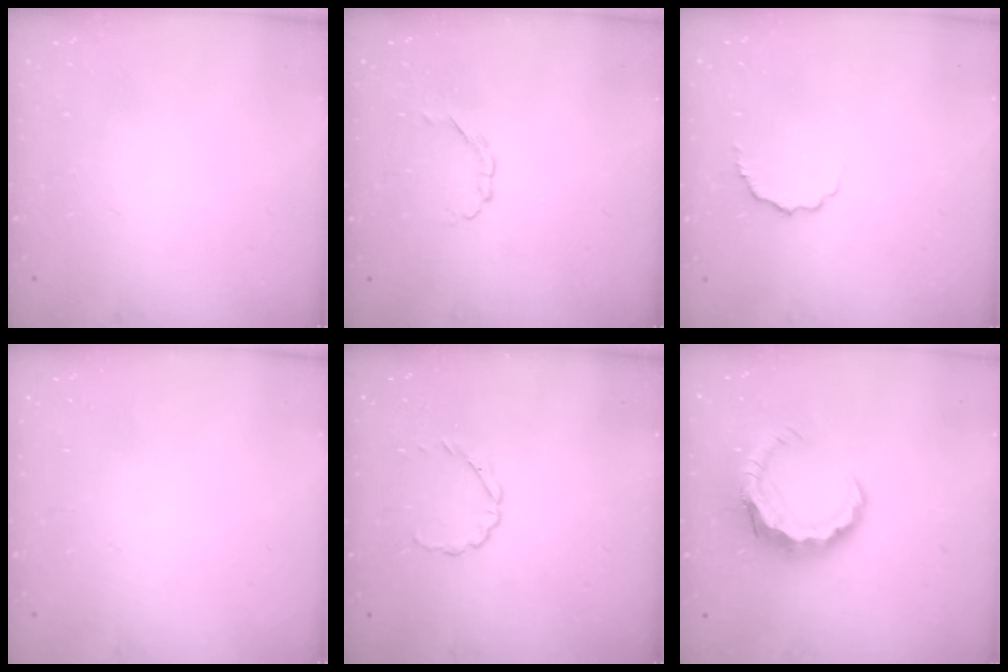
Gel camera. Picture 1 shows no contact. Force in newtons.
{"total": 2.7, "press": 2.5, "slide": 1.0}
{"total": 5.6, "press": 5.5, "slide": 1.2}
{"total": 0.0}
{"total": 2.3, "press": 2.1, "slide": 0.8}
{"total": 8.5, "press": 8.4, "slide": 1.0}